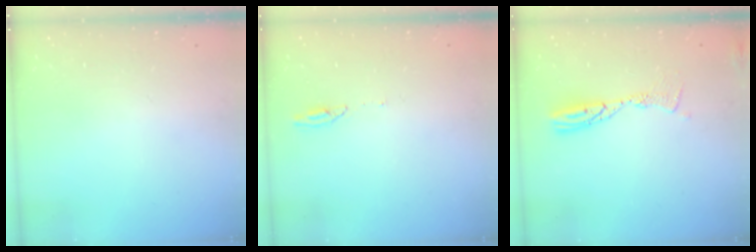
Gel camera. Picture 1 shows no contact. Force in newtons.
{"total": 3.5, "press": 3.5, "slide": 0.3}
{"total": 9.7, "press": 9.7, "slide": 0.9}